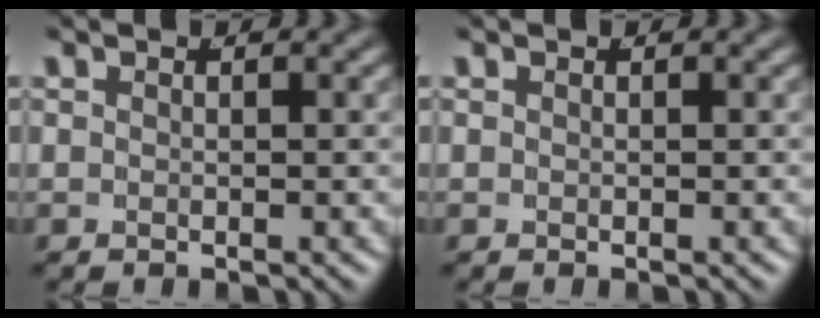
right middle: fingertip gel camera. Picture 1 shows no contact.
{"total": 0.0}